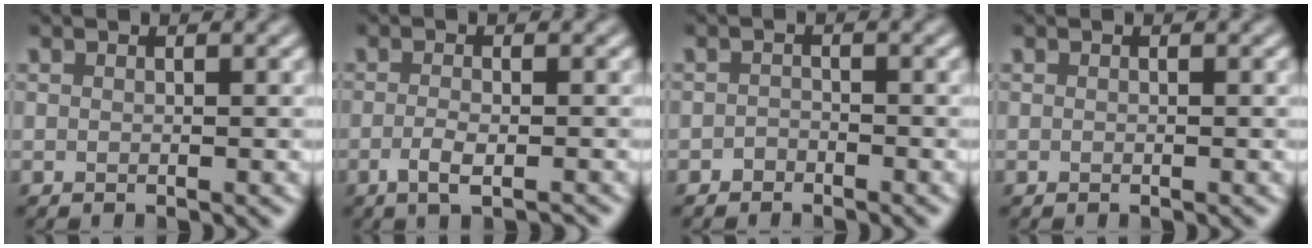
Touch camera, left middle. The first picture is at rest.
{"total": 2.6, "force": [-1.2, 0.7, 2.3], "torque": [-0.041, -0.001, -0.026]}
{"total": 0.9, "force": [-0.8, 0.5, 0.1], "torque": [0.001, 0.003, -0.015]}
{"total": 0.0}